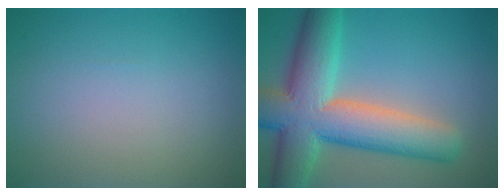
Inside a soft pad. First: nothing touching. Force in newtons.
{"total": 11.8, "press": 11.8, "slide": 0.7}